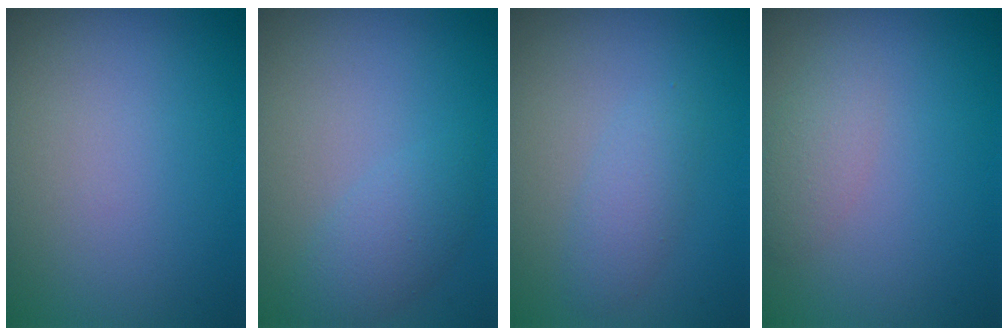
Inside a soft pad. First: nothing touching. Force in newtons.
{"total": 2.5, "press": 2.5, "slide": 0.1}
{"total": 2.0, "press": 2.0, "slide": 0.1}
{"total": 1.7, "press": 1.7, "slide": 0.1}